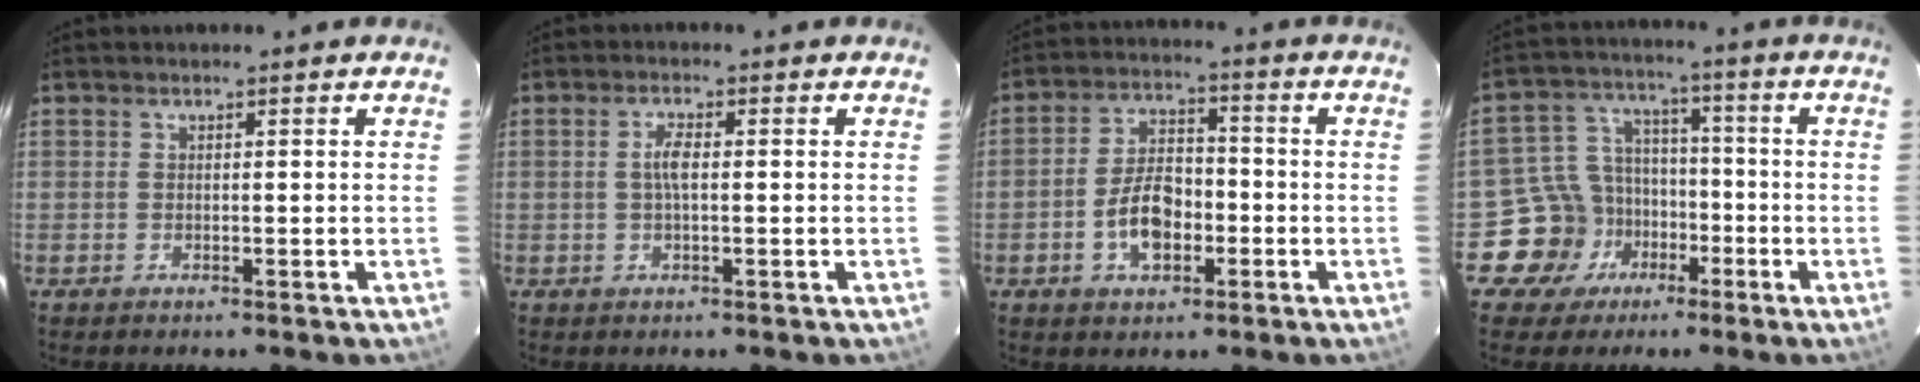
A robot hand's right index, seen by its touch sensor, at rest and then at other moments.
{"total": 2.6, "force": [0.0, 0.7, 2.5], "torque": [-0.051, 0.004, 0.001]}
{"total": 8.8, "force": [-2.9, 5.1, 6.6], "torque": [-0.129, 0.018, -0.044]}
{"total": 10.3, "force": [-5.0, 8.9, 1.3], "torque": [-0.048, 0.039, -0.072]}